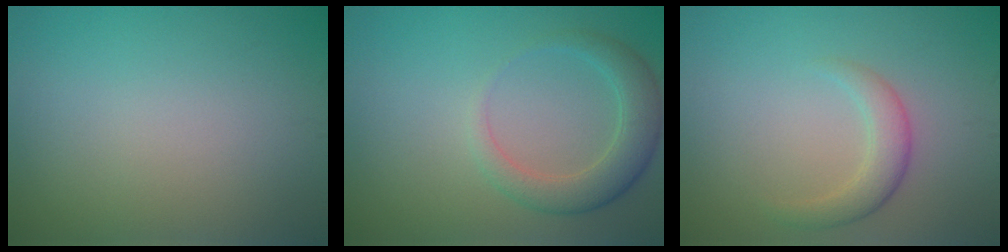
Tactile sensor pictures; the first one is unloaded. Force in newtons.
{"total": 3.7, "press": 3.7, "slide": 0.3}
{"total": 2.4, "press": 2.4, "slide": 0.1}